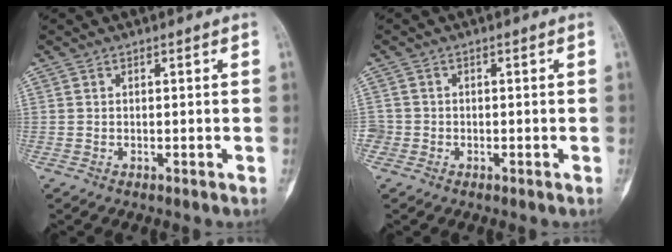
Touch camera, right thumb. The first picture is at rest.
{"total": 1.9, "force": [-0.6, 1.7, 0.0], "torque": [0.010, 0.008, -0.016]}